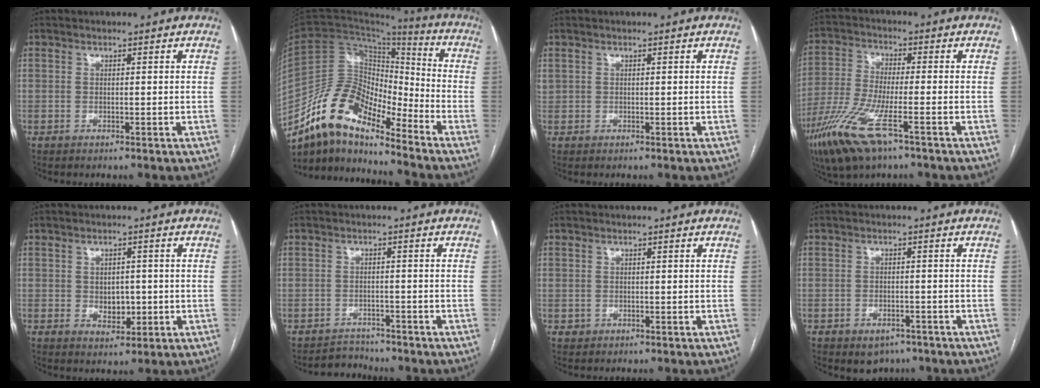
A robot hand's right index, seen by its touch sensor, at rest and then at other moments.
{"total": 13.8, "force": [-11.0, 5.0, 6.6], "torque": [-0.122, 0.045, -0.201]}
{"total": 1.0, "force": [0.5, 0.9, 0.2], "torque": [-0.001, 0.014, 0.010]}
{"total": 11.9, "force": [-6.6, 2.3, 9.6], "torque": [-0.209, -0.025, -0.121]}
{"total": 3.6, "force": [-0.3, 2.5, 2.5], "torque": [-0.031, 0.000, 0.003]}
{"total": 2.9, "force": [-2.6, 0.7, -0.9], "torque": [0.018, -0.006, -0.041]}
{"total": 1.1, "force": [0.0, 1.1, 0.0], "torque": [0.005, 0.005, 0.002]}
{"total": 4.1, "force": [-2.7, 2.7, 1.5], "torque": [-0.019, 0.004, -0.028]}